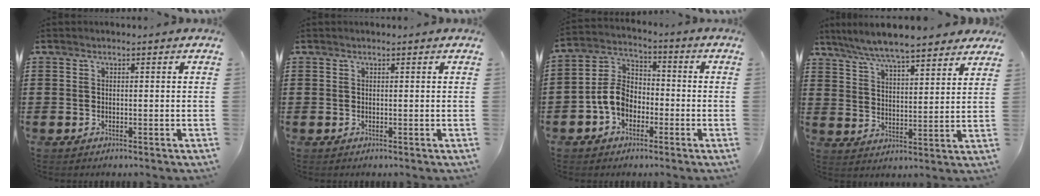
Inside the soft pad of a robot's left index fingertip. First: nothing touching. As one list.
[{"total": 0.0}, {"total": 7.2, "force": [-2.7, 5.2, 4.1], "torque": [-0.113, 0.012, -0.061]}, {"total": 7.2, "force": [6.6, 0.7, 2.7], "torque": [-0.080, -0.026, 0.119]}]